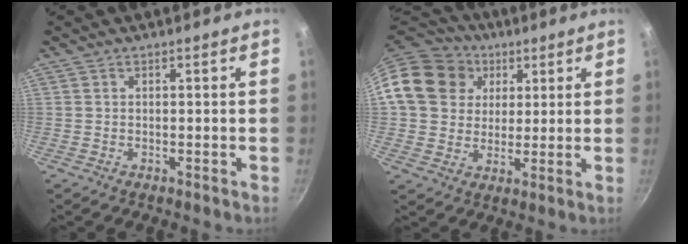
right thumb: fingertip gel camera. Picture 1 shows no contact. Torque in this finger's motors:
{"motor_torque": [-0.57, 1.26, 0.93, -0.31, 0.31]}